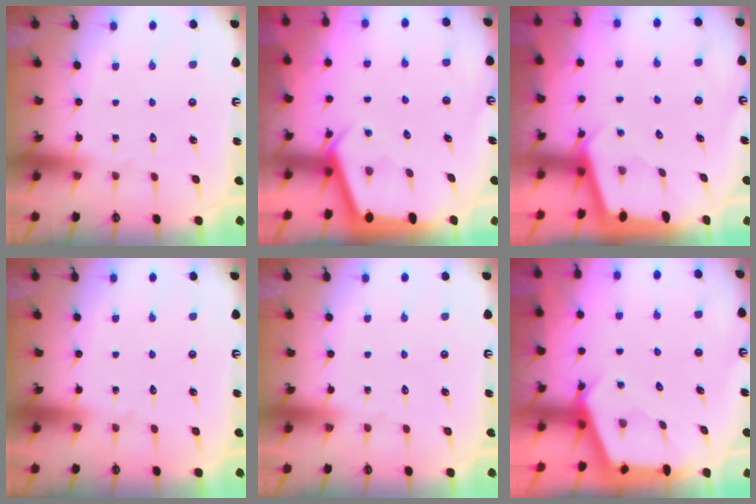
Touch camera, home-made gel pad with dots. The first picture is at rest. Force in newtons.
{"total": 2.9, "press": 2.9, "slide": 0.3}
{"total": 2.0, "press": 2.0, "slide": 0.2}
{"total": 0.0}
{"total": 0.0}
{"total": 2.9, "press": 2.9, "slide": 0.3}